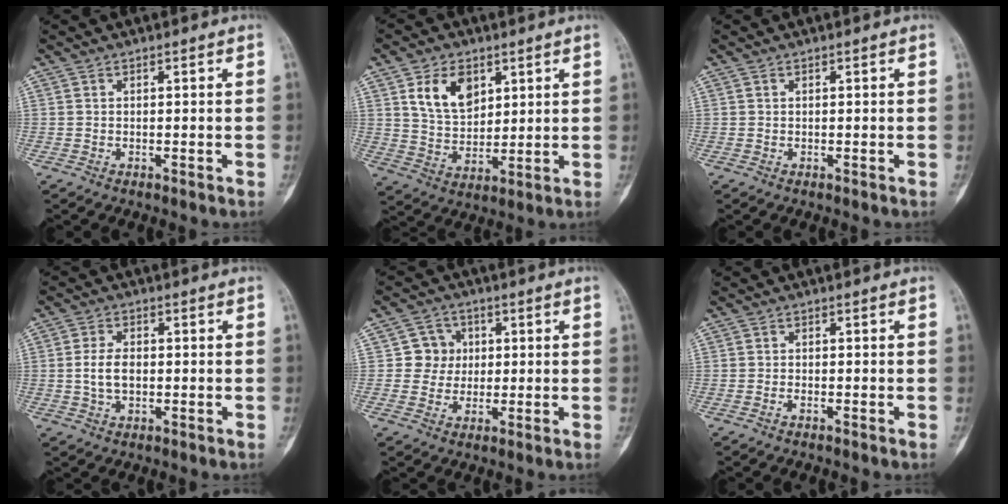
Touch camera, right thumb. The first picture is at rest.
{"total": 9.9, "force": [4.4, 6.5, 6.1], "torque": [-0.085, -0.023, 0.088]}
{"total": 0.0}
{"total": 4.9, "force": [-0.1, 3.0, 3.9], "torque": [-0.078, 0.005, -0.002]}
{"total": 5.5, "force": [0.7, 5.4, 1.0], "torque": [0.022, 0.009, 0.005]}
{"total": 0.7, "force": [-0.5, 0.3, 0.4], "torque": [-0.008, 0.004, -0.010]}